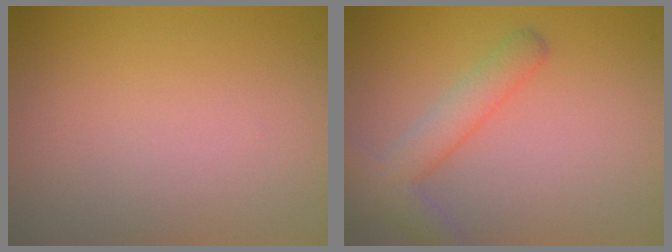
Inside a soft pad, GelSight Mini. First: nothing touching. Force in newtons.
{"total": 3.5, "press": 3.5, "slide": 0.2}